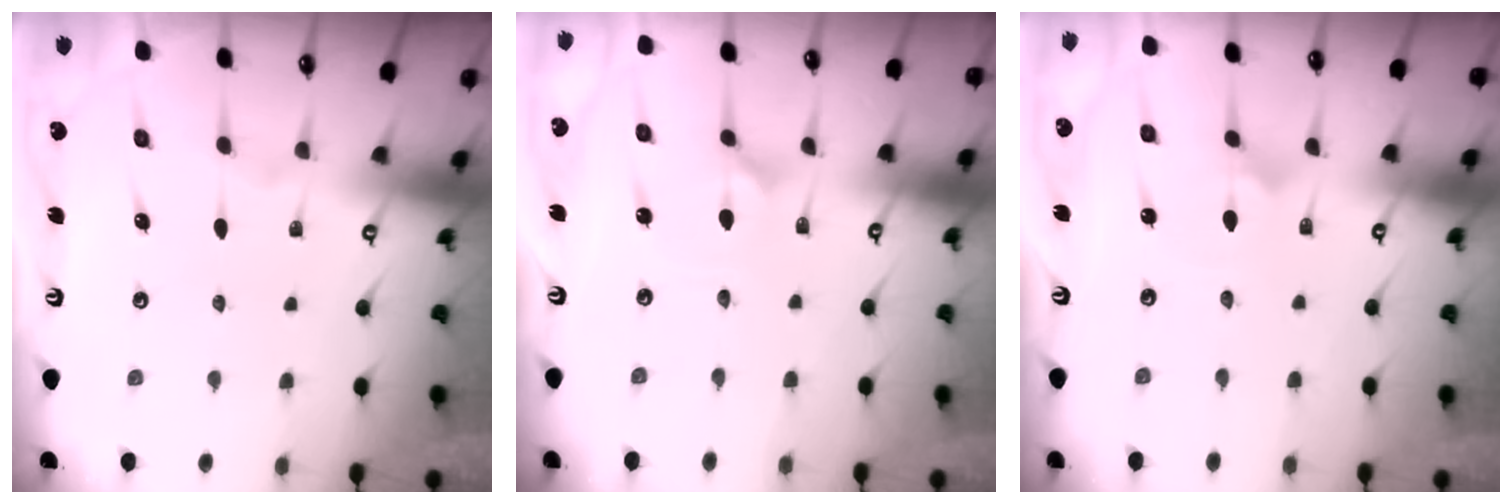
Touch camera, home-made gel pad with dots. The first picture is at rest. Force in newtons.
{"total": 2.9, "press": 2.8, "slide": 0.4}
{"total": 1.5, "press": 1.5, "slide": 0.1}